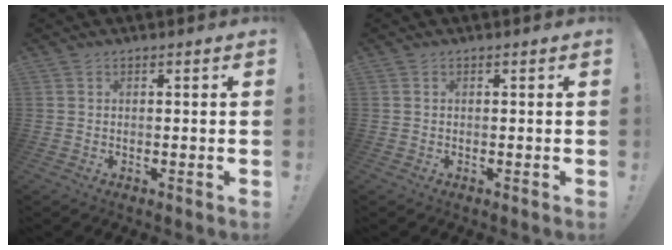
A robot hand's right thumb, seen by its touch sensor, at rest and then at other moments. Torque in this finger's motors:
{"motor_torque": [0.00, 0.00, 0.00, 0.00, 0.00]}